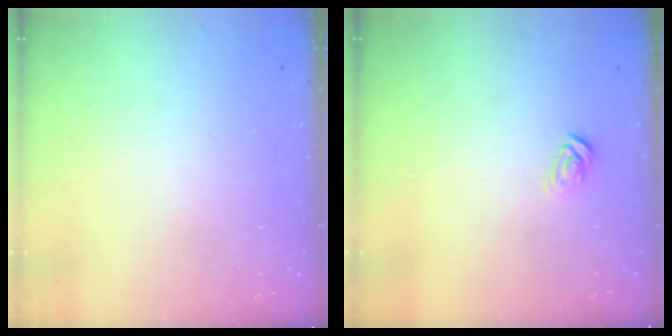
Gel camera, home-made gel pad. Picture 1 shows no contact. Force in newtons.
{"total": 3.7, "press": 3.7, "slide": 0.3}